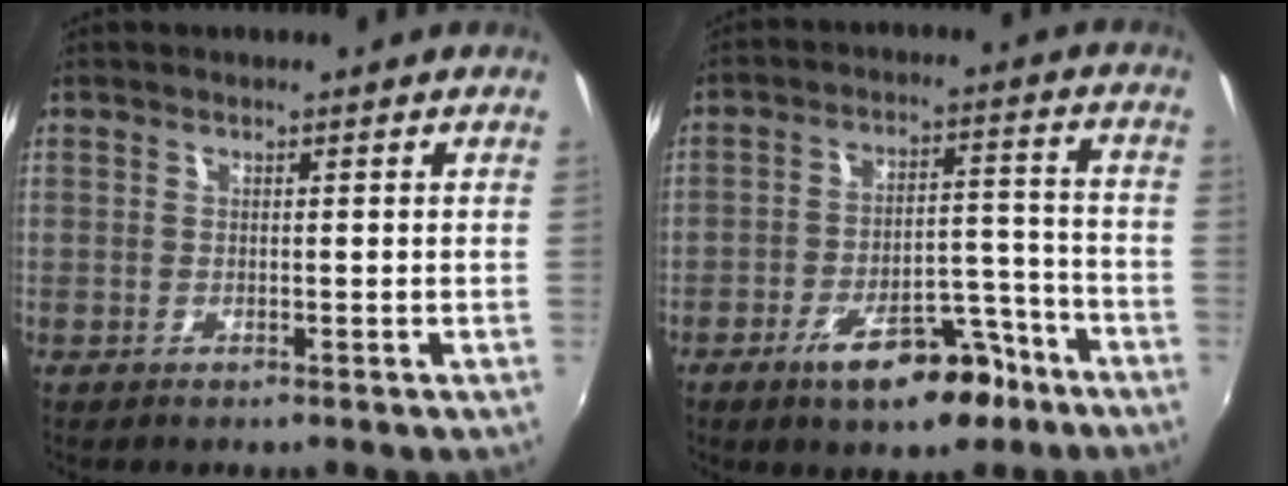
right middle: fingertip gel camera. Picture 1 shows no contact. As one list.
[{"total": 11.6, "force": [-7.3, 4.6, 7.8], "torque": [-0.133, 0.014, -0.100]}]